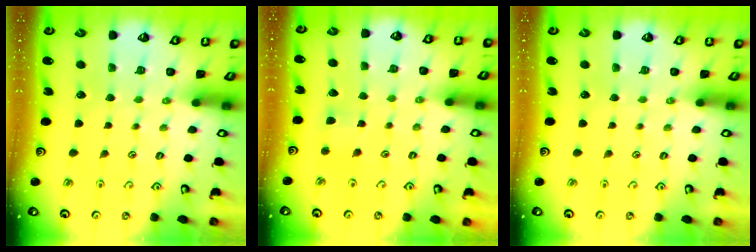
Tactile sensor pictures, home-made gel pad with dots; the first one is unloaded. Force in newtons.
{"total": 3.6, "press": 3.6, "slide": 0.5}
{"total": 0.0}